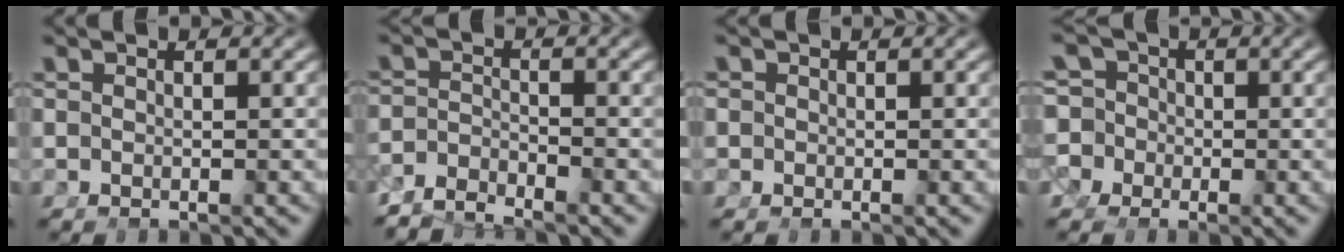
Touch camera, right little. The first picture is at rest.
{"total": 4.2, "force": [-3.8, 1.3, 1.0], "torque": [-0.016, -0.015, -0.063]}
{"total": 1.7, "force": [-0.6, 1.6, 0.1], "torque": [-0.014, -0.011, -0.008]}
{"total": 11.8, "force": [-1.4, 11.2, 3.3], "torque": [-0.106, -0.037, -0.034]}